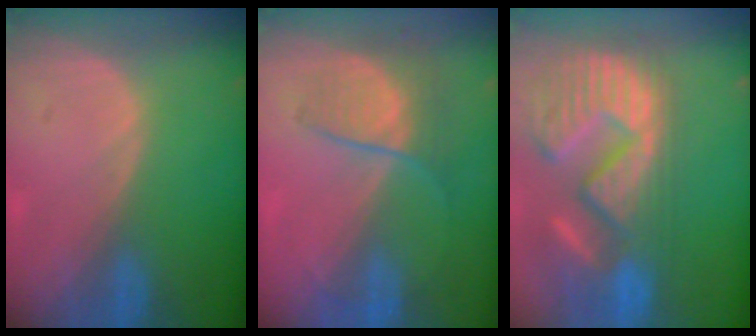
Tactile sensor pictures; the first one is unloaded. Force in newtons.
{"total": 6.7, "press": 6.0, "slide": 3.1}
{"total": 15.4, "press": 12.7, "slide": 8.7}